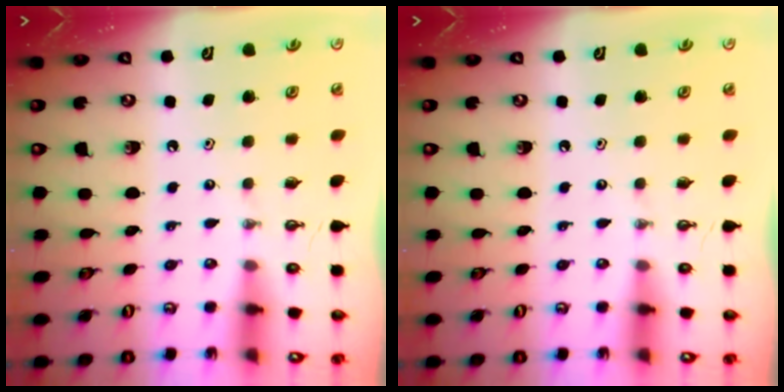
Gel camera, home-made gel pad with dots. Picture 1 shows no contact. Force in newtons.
{"total": 0.0}